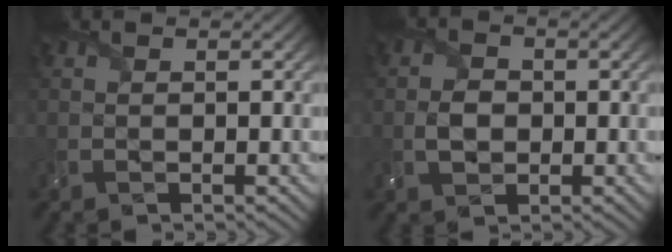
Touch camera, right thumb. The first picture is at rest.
{"total": 2.8, "force": [-0.4, 2.2, 1.6], "torque": [-0.038, -0.003, -0.011]}